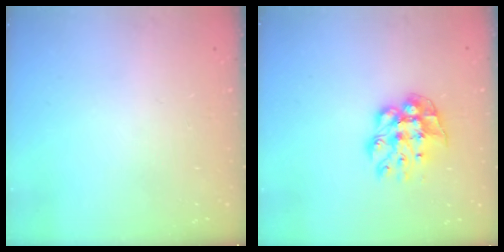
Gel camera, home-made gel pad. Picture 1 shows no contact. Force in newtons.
{"total": 11.0, "press": 11.0, "slide": 1.0}